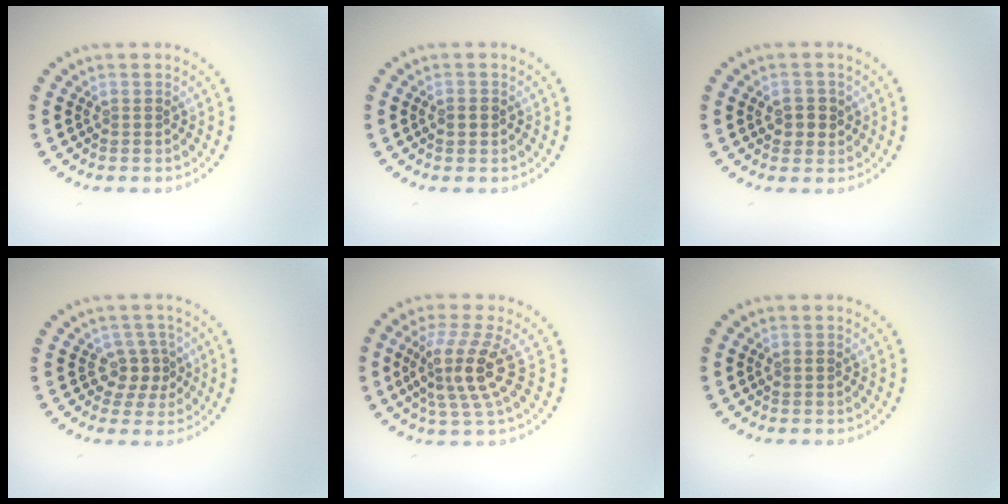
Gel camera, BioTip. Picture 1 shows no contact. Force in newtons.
{"total": 1.7, "press": 1.7, "slide": 0.0}
{"total": 2.1, "press": 2.0, "slide": 0.4}
{"total": 2.5, "press": 2.0, "slide": 1.5}
{"total": 4.4, "press": 3.4, "slide": 2.9}
{"total": 0.7, "press": 0.7, "slide": 0.0}